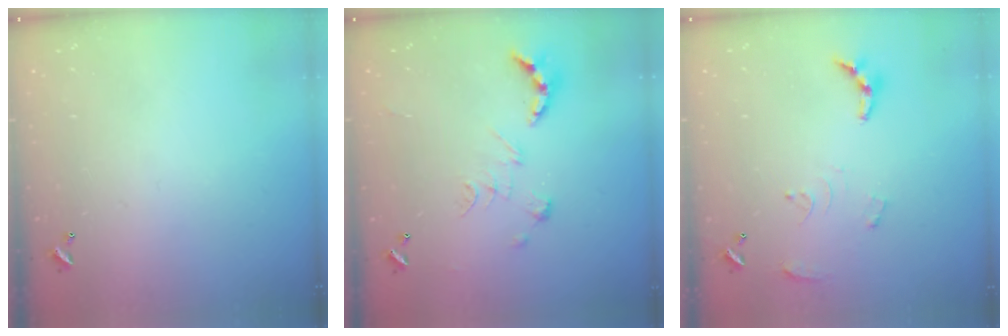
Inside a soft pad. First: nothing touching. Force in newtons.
{"total": 2.6, "press": 1.9, "slide": 1.8}
{"total": 8.7, "press": 8.7, "slide": 0.5}